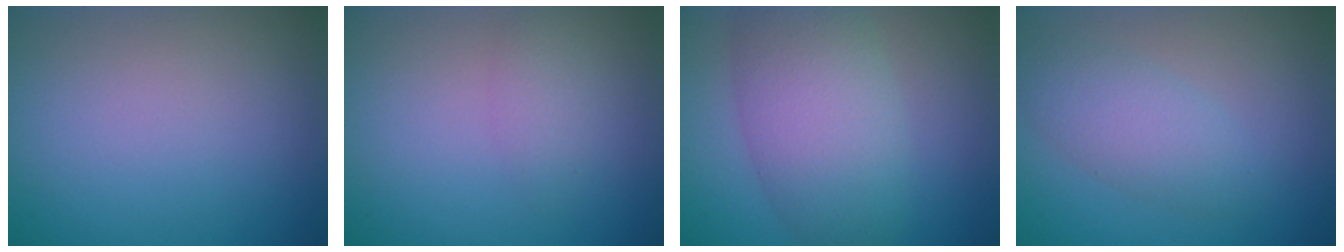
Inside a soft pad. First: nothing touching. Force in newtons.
{"total": 1.6, "press": 1.5, "slide": 0.2}
{"total": 7.7, "press": 7.7, "slide": 0.2}
{"total": 3.4, "press": 3.4, "slide": 0.1}